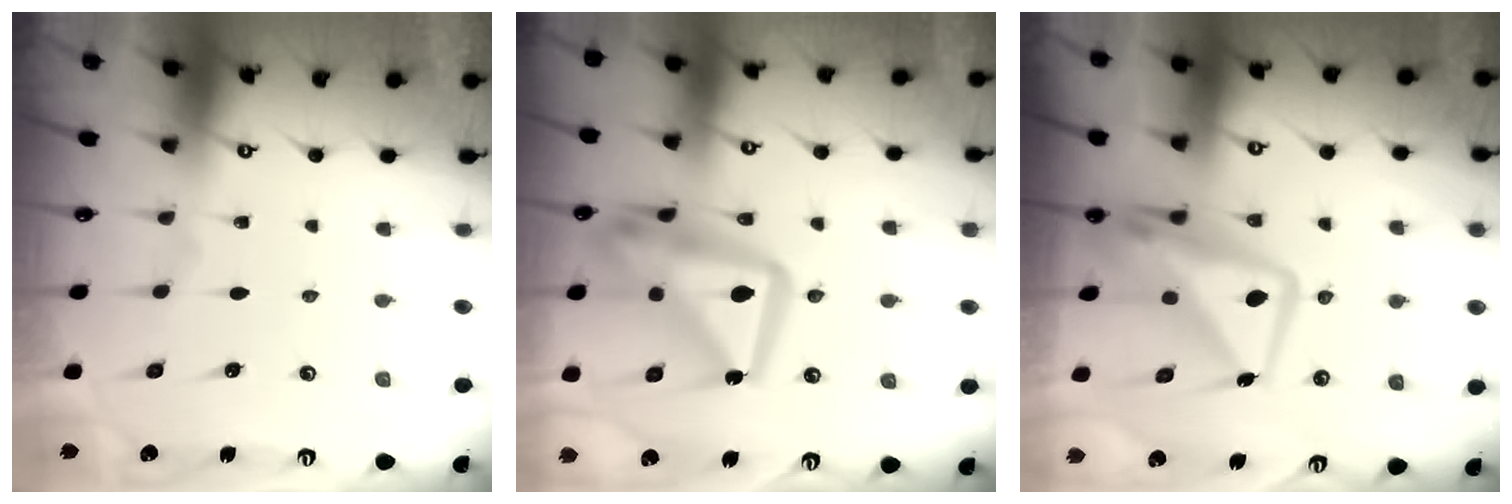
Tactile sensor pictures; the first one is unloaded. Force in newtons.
{"total": 19.0, "press": 18.9, "slide": 2.4}
{"total": 13.0, "press": 12.9, "slide": 1.1}